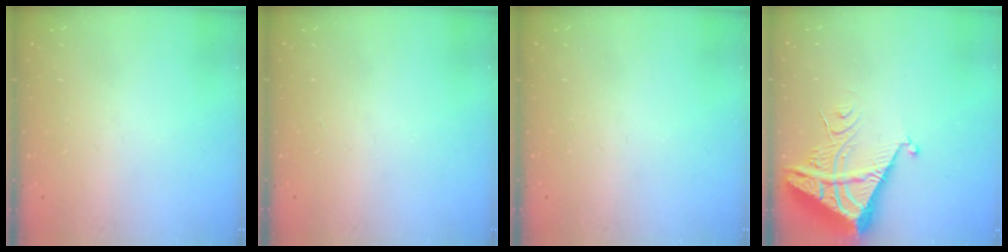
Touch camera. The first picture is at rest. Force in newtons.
{"total": 0.0}
{"total": 0.0}
{"total": 7.0, "press": 6.9, "slide": 0.7}